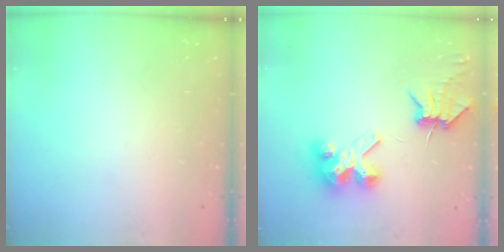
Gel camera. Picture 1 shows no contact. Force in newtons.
{"total": 6.7, "press": 6.7, "slide": 0.9}